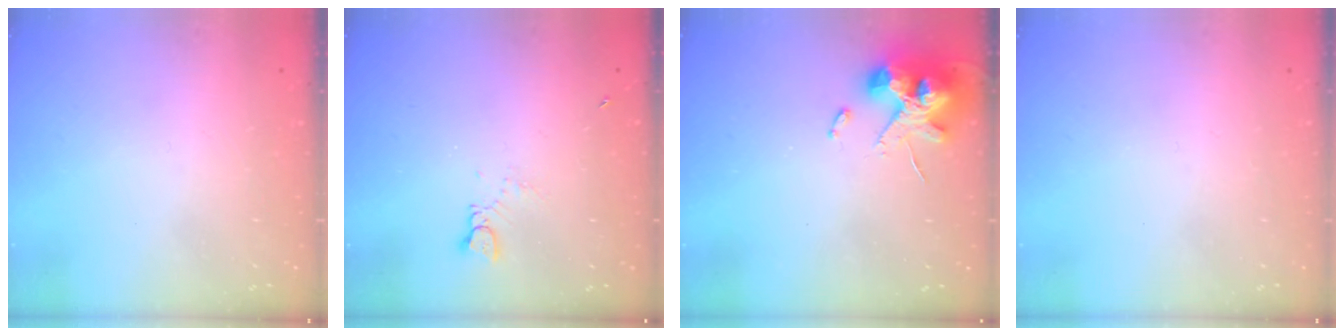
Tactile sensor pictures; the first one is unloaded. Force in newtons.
{"total": 1.5, "press": 1.4, "slide": 0.2}
{"total": 13.6, "press": 13.4, "slide": 2.1}
{"total": 0.0}